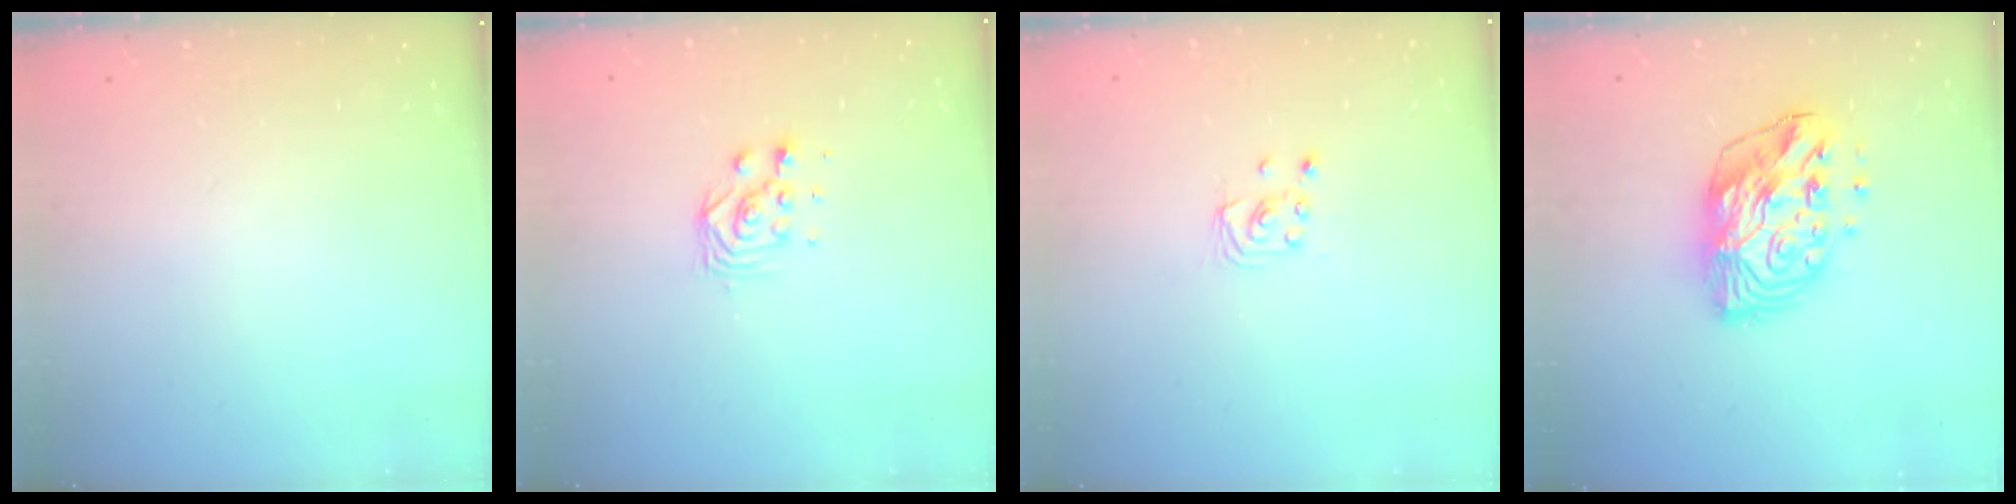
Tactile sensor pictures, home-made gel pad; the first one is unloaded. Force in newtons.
{"total": 4.2, "press": 4.2, "slide": 0.3}
{"total": 1.9, "press": 1.9, "slide": 0.1}
{"total": 13.7, "press": 13.6, "slide": 1.2}